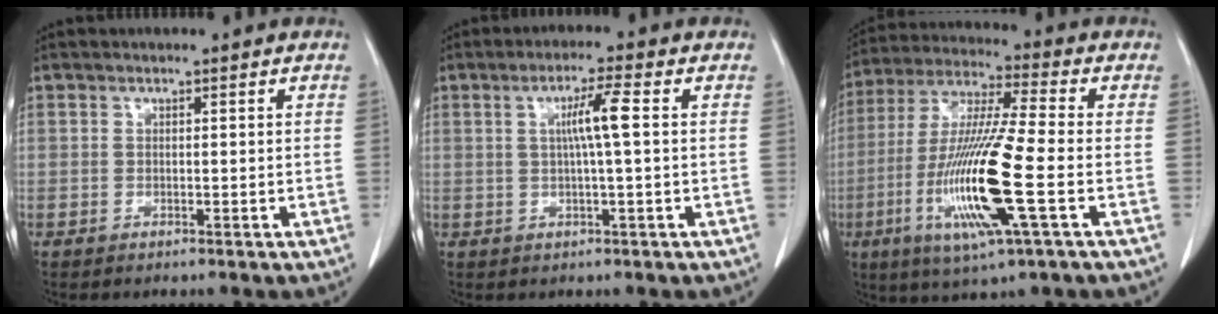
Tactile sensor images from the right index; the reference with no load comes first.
{"total": 4.8, "force": [0.7, -0.5, 4.8], "torque": [-0.086, 0.004, 0.013]}
{"total": 17.0, "force": [-4.6, 0.4, 16.3], "torque": [-0.335, -0.019, -0.089]}